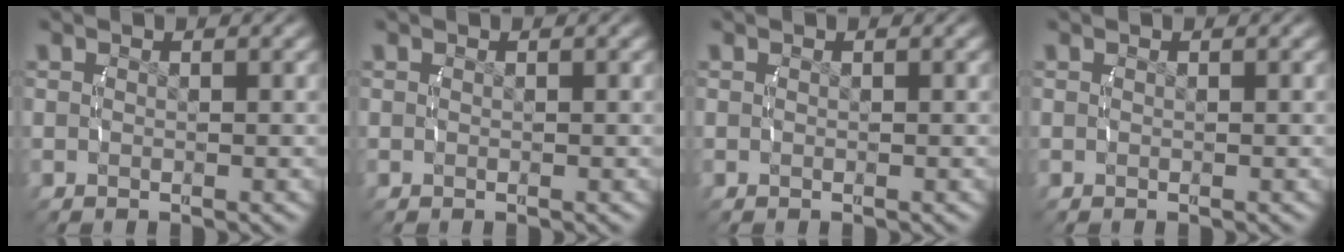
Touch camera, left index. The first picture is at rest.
{"total": 0.0}
{"total": 0.0}
{"total": 0.0}